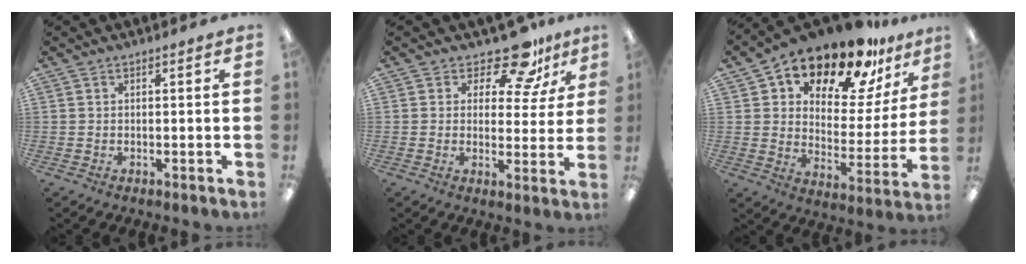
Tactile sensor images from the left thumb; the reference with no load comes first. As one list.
[{"total": 11.6, "force": [8.9, 5.1, 5.4], "torque": [-0.084, -0.055, 0.158]}, {"total": 18.0, "force": [14.5, 7.4, 7.6], "torque": [-0.128, -0.111, 0.247]}]